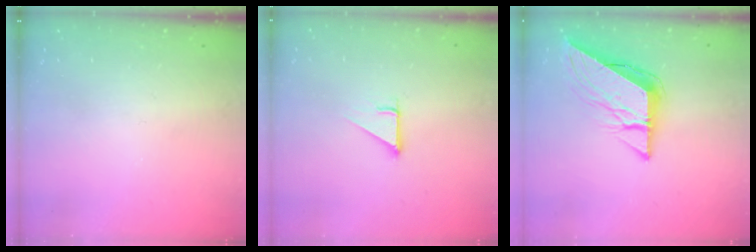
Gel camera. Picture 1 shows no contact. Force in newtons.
{"total": 2.9, "press": 2.9, "slide": 0.1}
{"total": 12.1, "press": 12.0, "slide": 1.3}